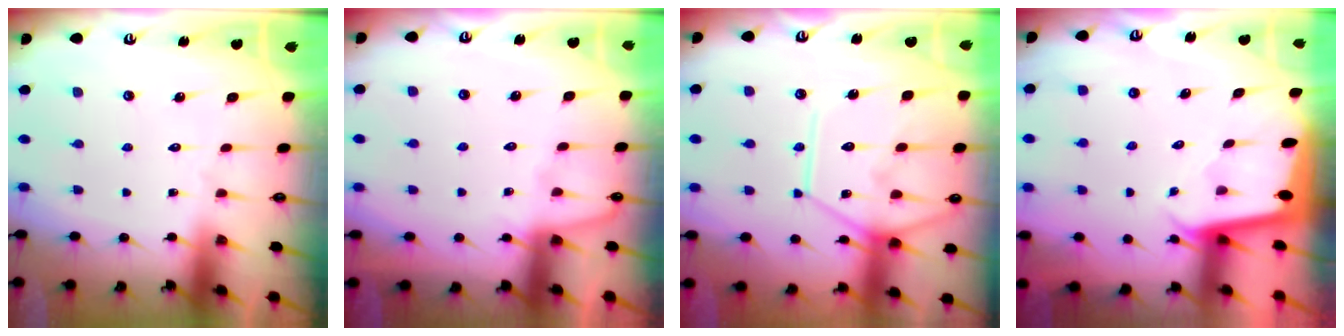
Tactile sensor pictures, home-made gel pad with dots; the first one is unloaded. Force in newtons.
{"total": 2.0, "press": 2.0, "slide": 0.4}
{"total": 14.1, "press": 14.0, "slide": 1.5}
{"total": 1.9, "press": 1.9, "slide": 0.1}